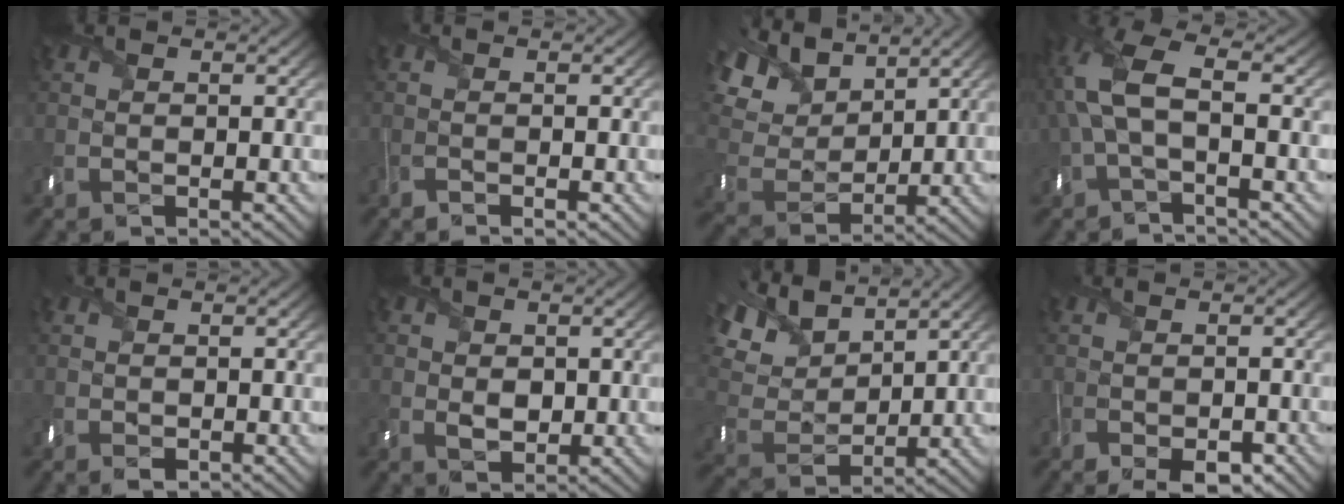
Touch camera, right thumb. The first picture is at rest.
{"total": 0.9, "force": [-0.5, 0.2, 0.7], "torque": [-0.012, -0.001, -0.012]}
{"total": 12.6, "force": [7.0, 7.5, 7.3], "torque": [-0.219, 0.035, 0.129]}
{"total": 8.3, "force": [0.2, 3.7, 7.5], "torque": [-0.191, 0.017, -0.009]}
{"total": 1.0, "force": [-0.3, 0.7, 0.7], "torque": [-0.014, -0.004, -0.006]}
{"total": 2.4, "force": [0.0, 1.8, 1.6], "torque": [-0.033, -0.008, -0.003]}
{"total": 11.7, "force": [7.2, 6.1, 7.0], "torque": [-0.207, 0.034, 0.126]}
{"total": 3.7, "force": [-2.3, 1.7, 2.3], "torque": [-0.047, -0.015, -0.041]}